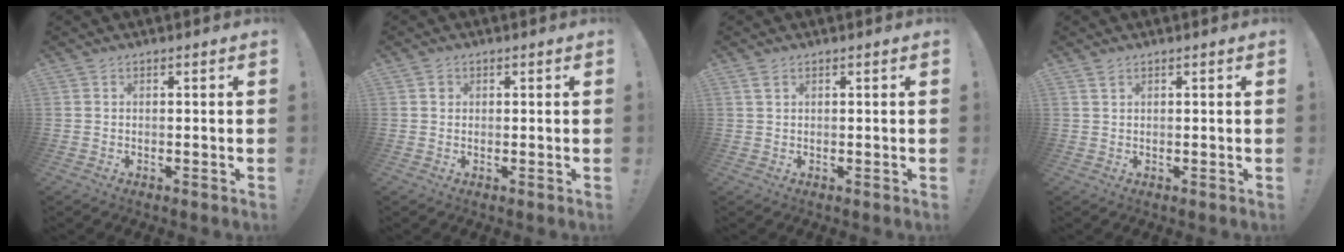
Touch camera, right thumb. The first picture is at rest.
{"total": 1.5, "force": [0.4, 1.4, 0.4], "torque": [0.005, -0.003, 0.005]}
{"total": 1.6, "force": [0.9, 0.8, 1.1], "torque": [-0.020, 0.000, 0.017]}
{"total": 1.2, "force": [0.8, 0.5, 0.7], "torque": [-0.013, -0.001, 0.014]}